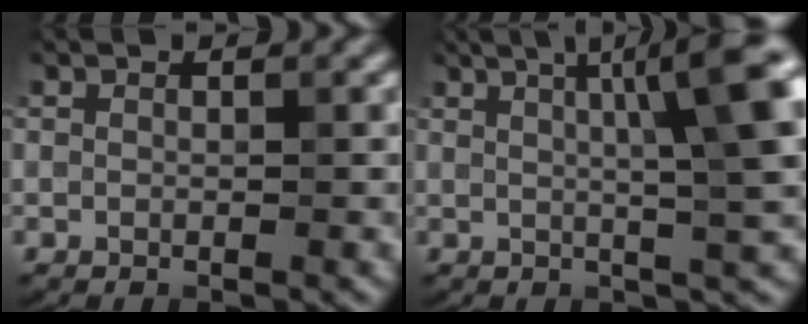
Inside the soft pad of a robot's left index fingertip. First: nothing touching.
{"total": 10.2, "force": [2.8, 2.2, 9.6], "torque": [-0.093, 0.023, 0.033]}